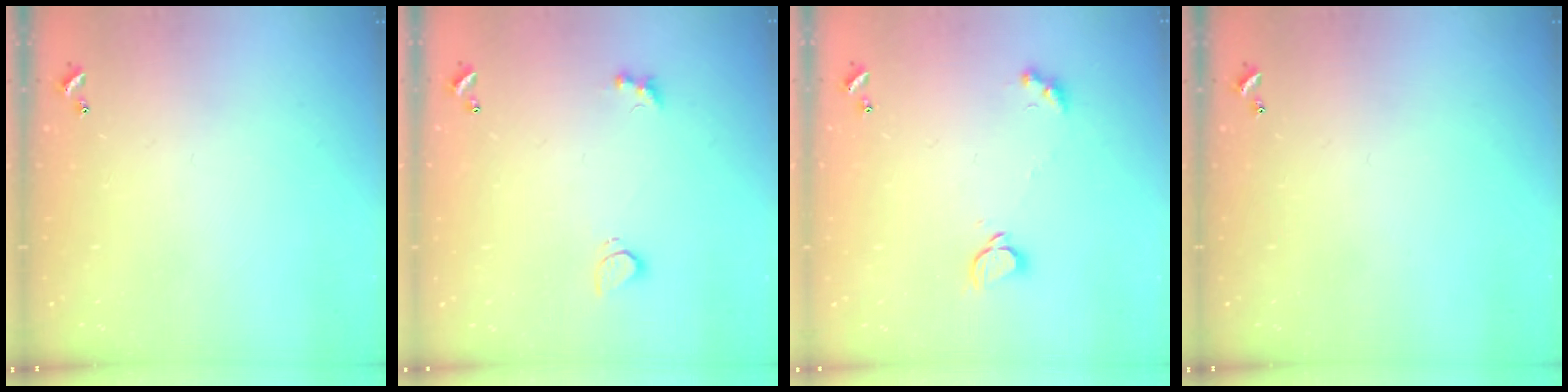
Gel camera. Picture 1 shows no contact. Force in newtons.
{"total": 3.0, "press": 2.7, "slide": 1.1}
{"total": 2.1, "press": 2.1, "slide": 0.3}
{"total": 0.0}